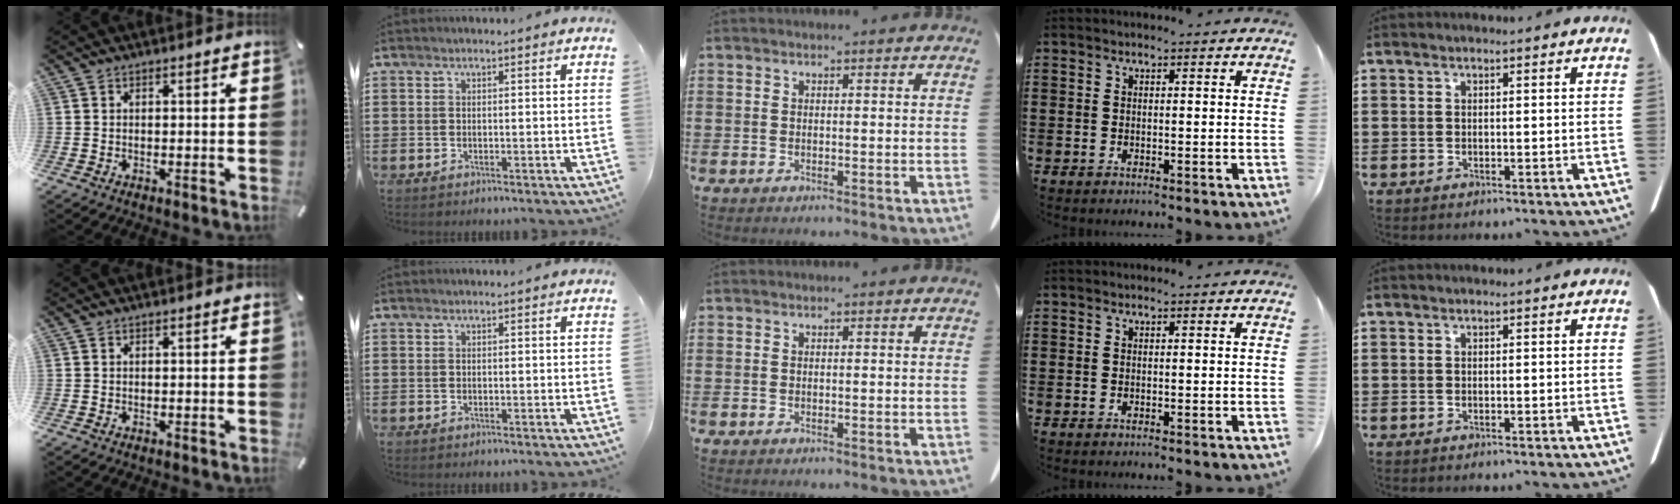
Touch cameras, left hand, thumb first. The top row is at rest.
{}